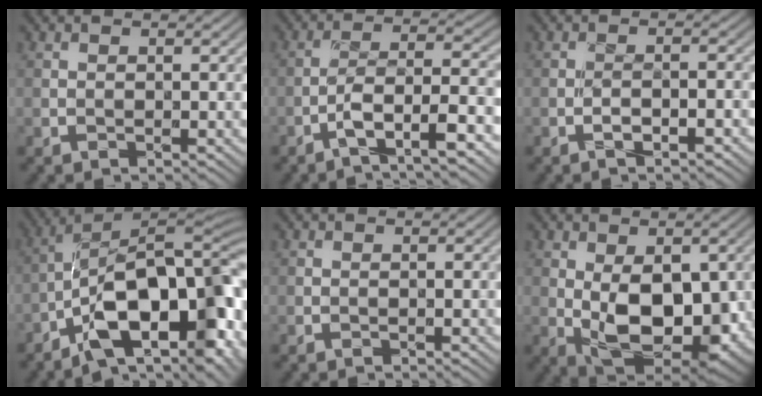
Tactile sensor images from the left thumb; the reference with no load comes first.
{"total": 6.7, "force": [-4.3, 1.0, 5.0], "torque": [-0.084, 0.011, -0.077]}
{"total": 1.6, "force": [-1.1, -0.3, 1.0], "torque": [-0.023, 0.009, -0.021]}
{"total": 15.4, "force": [-6.7, 6.6, 12.2], "torque": [-0.170, -0.003, -0.122]}
{"total": 0.0}
{"total": 10.0, "force": [-0.7, 5.5, 8.4], "torque": [-0.148, -0.016, -0.002]}